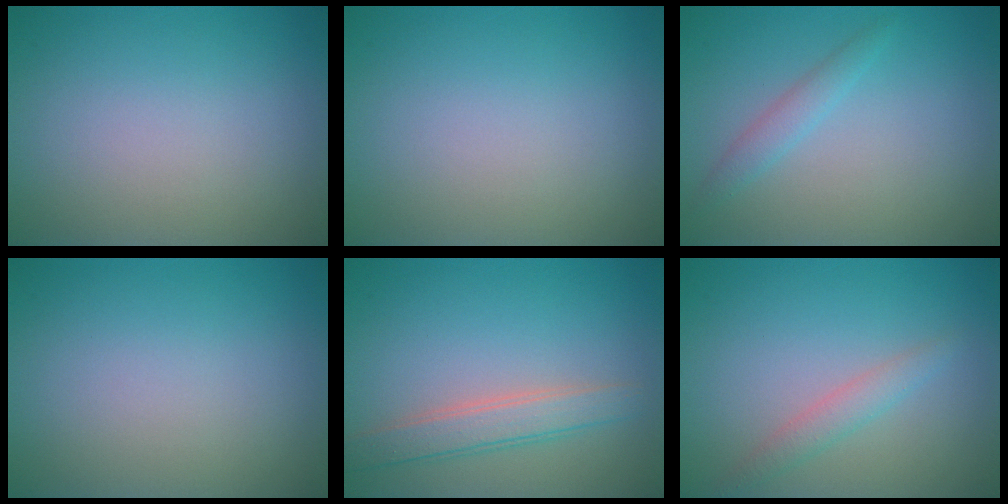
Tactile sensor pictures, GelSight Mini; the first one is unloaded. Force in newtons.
{"total": 0.0}
{"total": 1.6, "press": 1.6, "slide": 0.1}
{"total": 0.0}
{"total": 3.0, "press": 3.0, "slide": 0.2}
{"total": 1.6, "press": 1.6, "slide": 0.1}